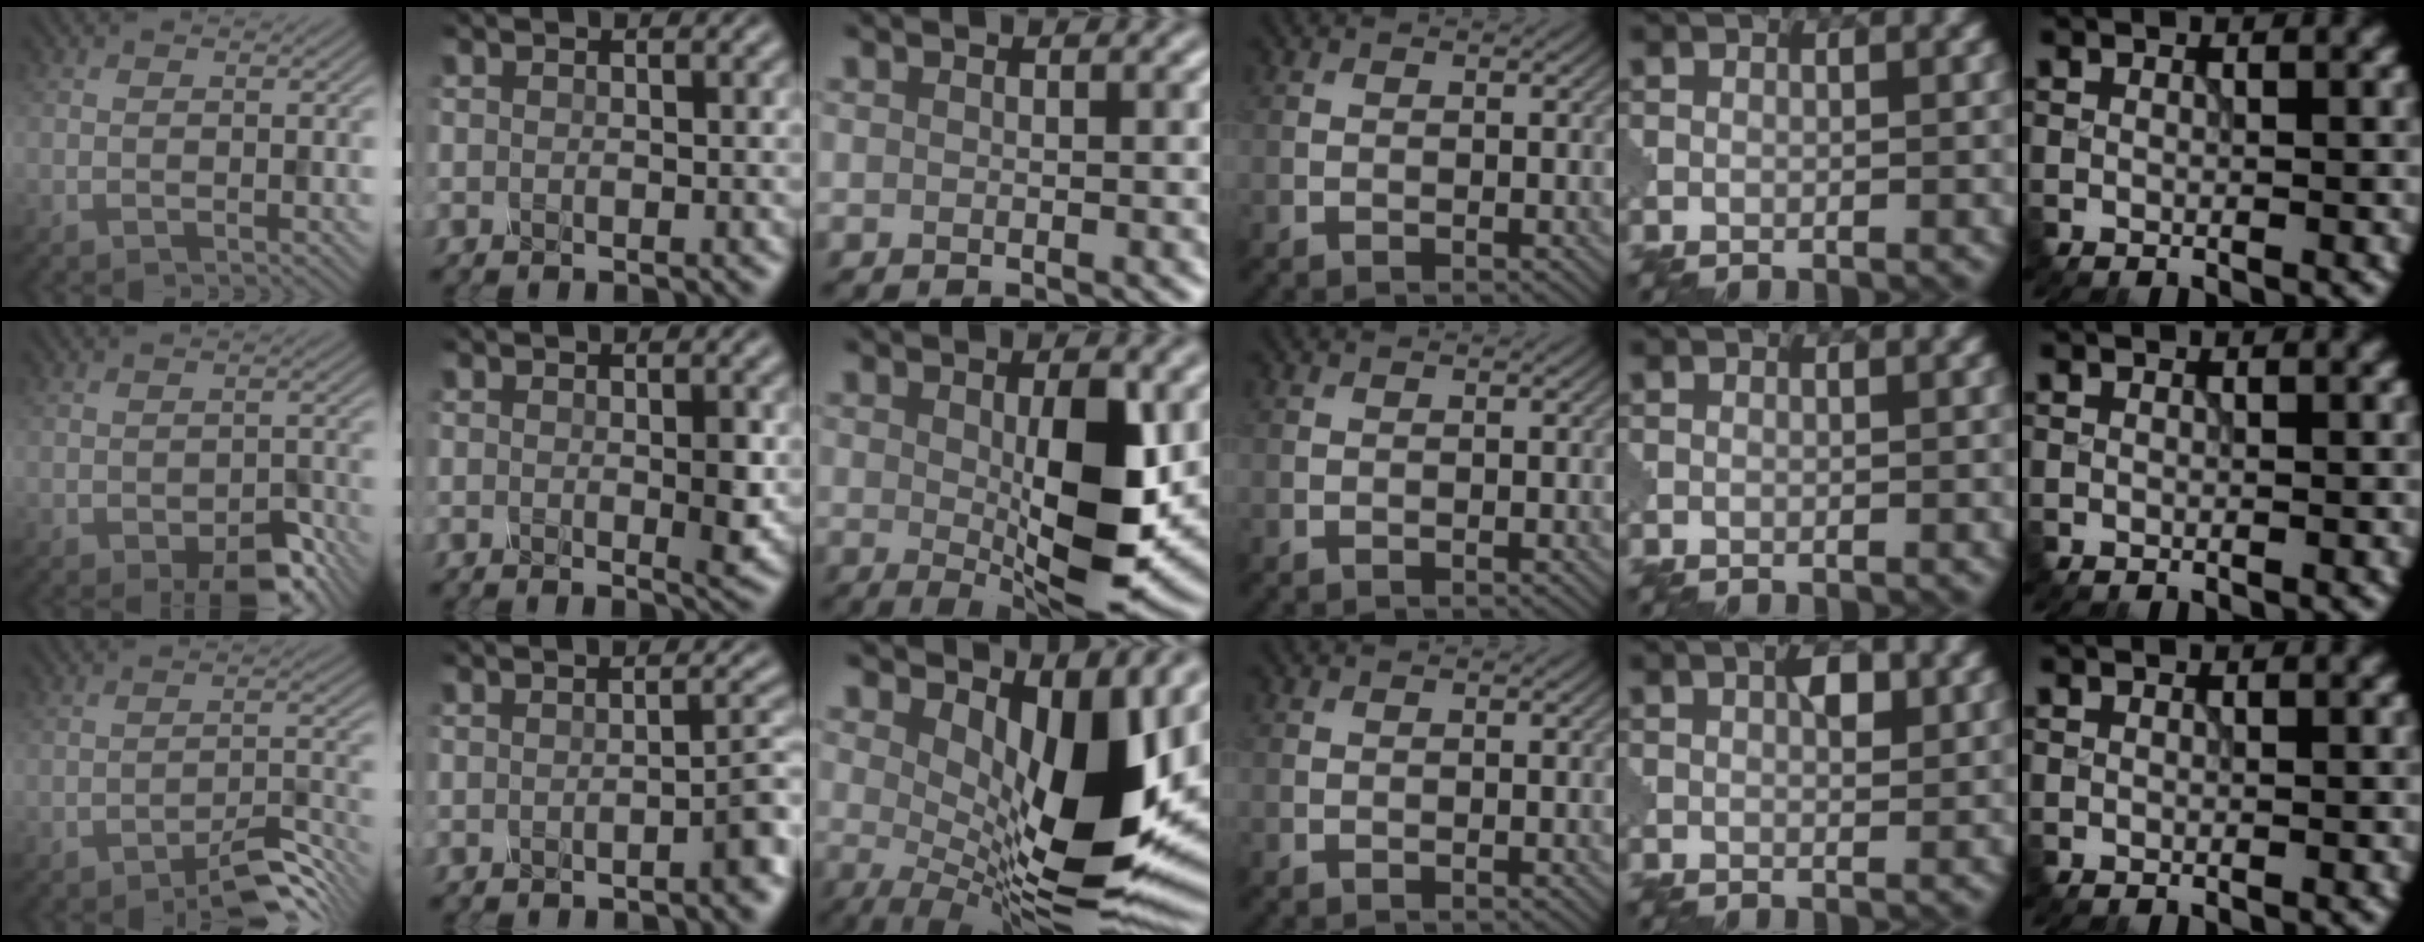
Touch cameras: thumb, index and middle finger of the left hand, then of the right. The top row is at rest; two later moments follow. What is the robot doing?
{"motion": "press", "object": "mechanical pencil"}